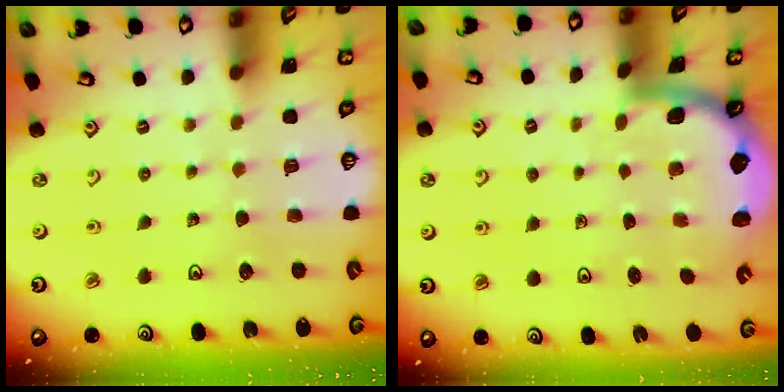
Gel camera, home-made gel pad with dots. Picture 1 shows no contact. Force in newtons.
{"total": 1.6, "press": 1.6, "slide": 0.1}